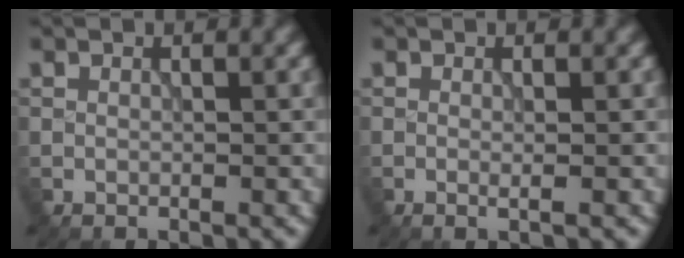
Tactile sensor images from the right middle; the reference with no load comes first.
{"total": 0.7, "force": [-0.1, 0.1, 0.7], "torque": [-0.013, -0.003, -0.004]}